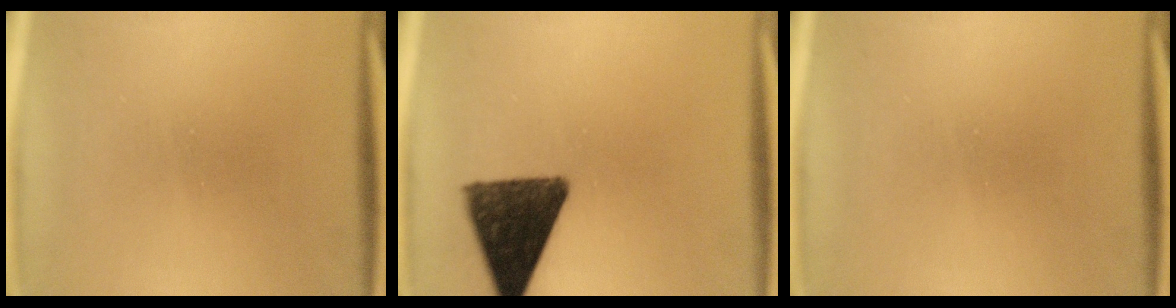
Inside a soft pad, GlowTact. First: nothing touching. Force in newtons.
{"total": 13.3}
{"total": 0.0}